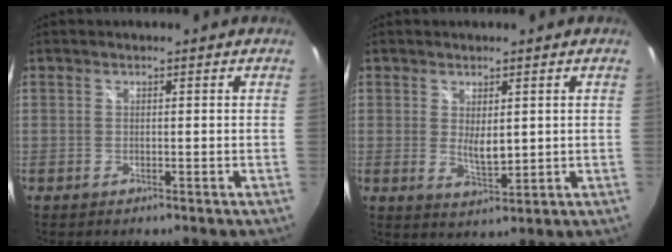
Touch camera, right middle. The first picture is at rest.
{"total": 4.2, "force": [0.7, 2.0, 3.6], "torque": [-0.056, -0.009, 0.017]}